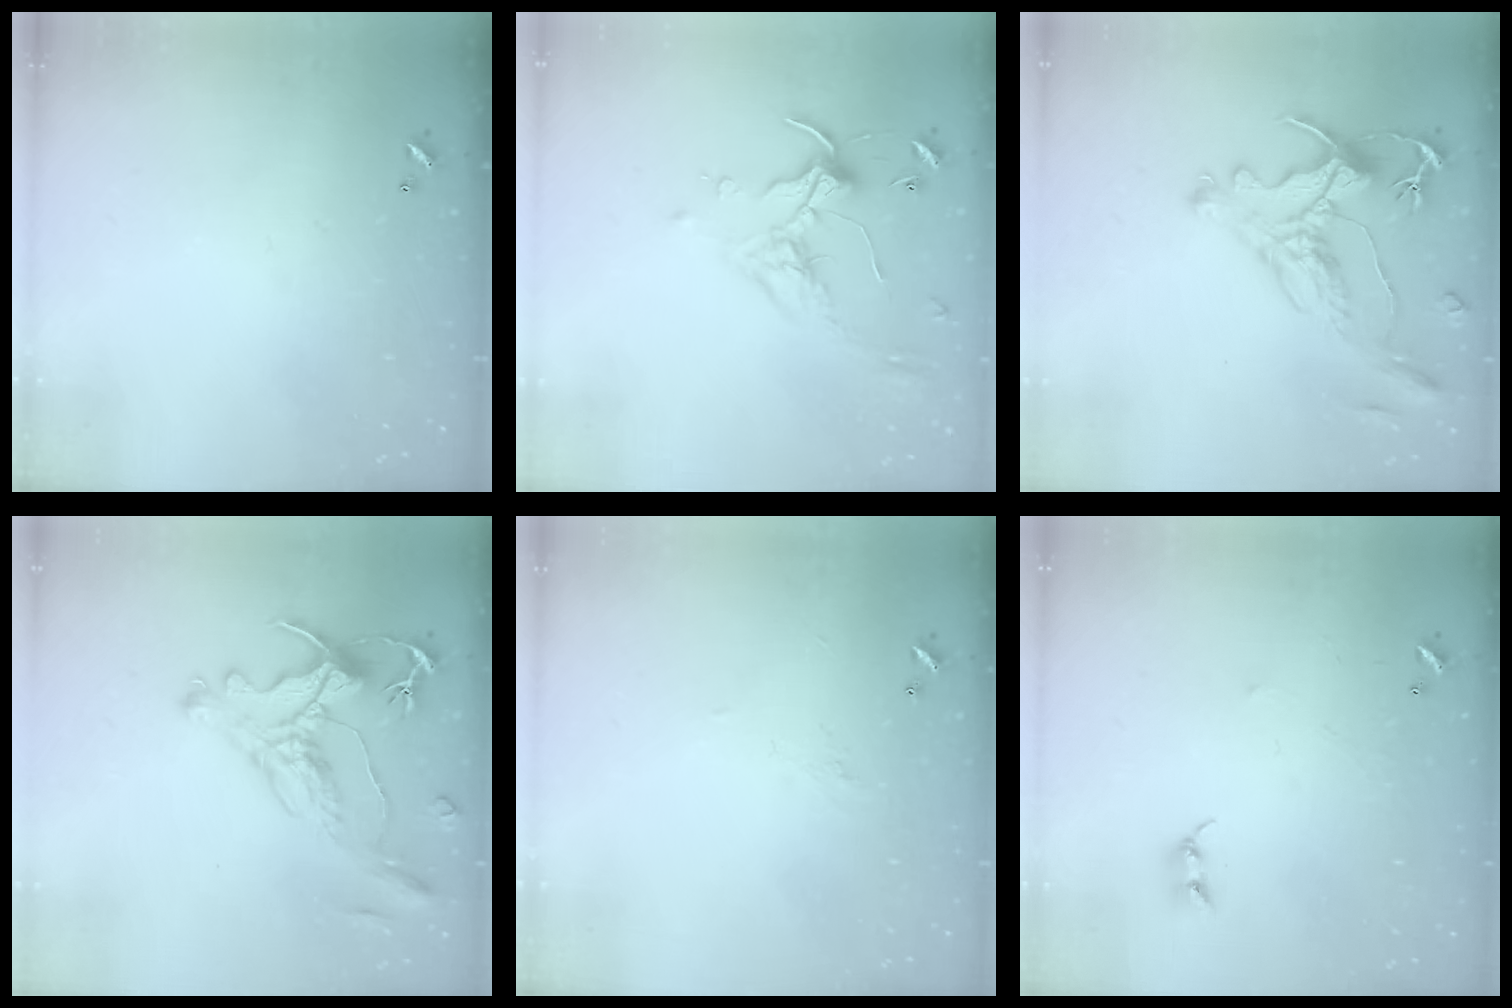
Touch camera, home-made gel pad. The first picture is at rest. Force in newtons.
{"total": 0.5, "press": 0.4, "slide": 0.4}
{"total": 1.9, "press": 1.4, "slide": 1.2}
{"total": 1.9, "press": 1.4, "slide": 1.2}
{"total": 1.6, "press": 1.5, "slide": 0.5}
{"total": 2.4, "press": 2.4, "slide": 0.2}